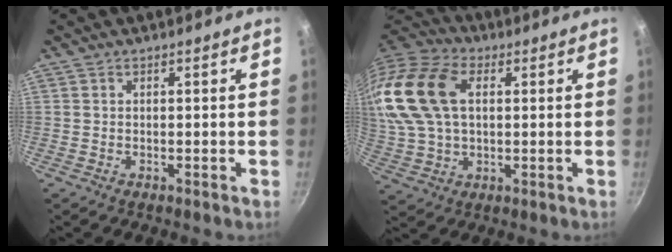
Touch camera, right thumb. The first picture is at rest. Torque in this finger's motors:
{"motor_torque": [1.49, 3.52, 0.92, -0.69, 0.32]}